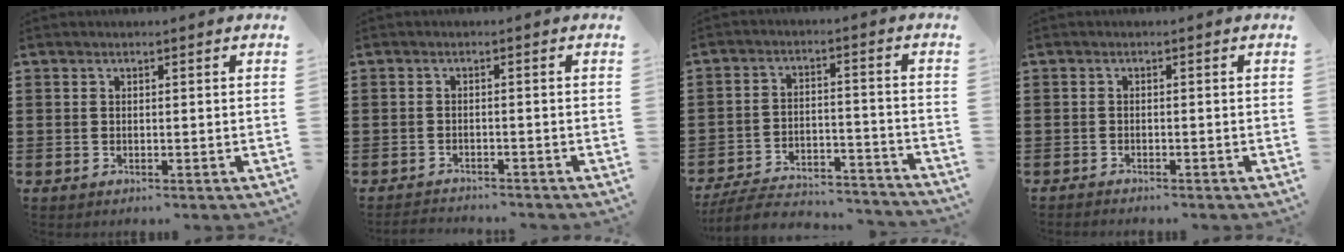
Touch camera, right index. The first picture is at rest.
{"total": 1.6, "force": [-1.6, 0.0, -0.1], "torque": [-0.004, 0.002, -0.035]}
{"total": 6.5, "force": [-6.1, 1.2, 2.0], "torque": [-0.040, 0.009, -0.120]}
{"total": 0.9, "force": [-0.9, 0.1, -0.1], "torque": [-0.001, 0.002, -0.019]}